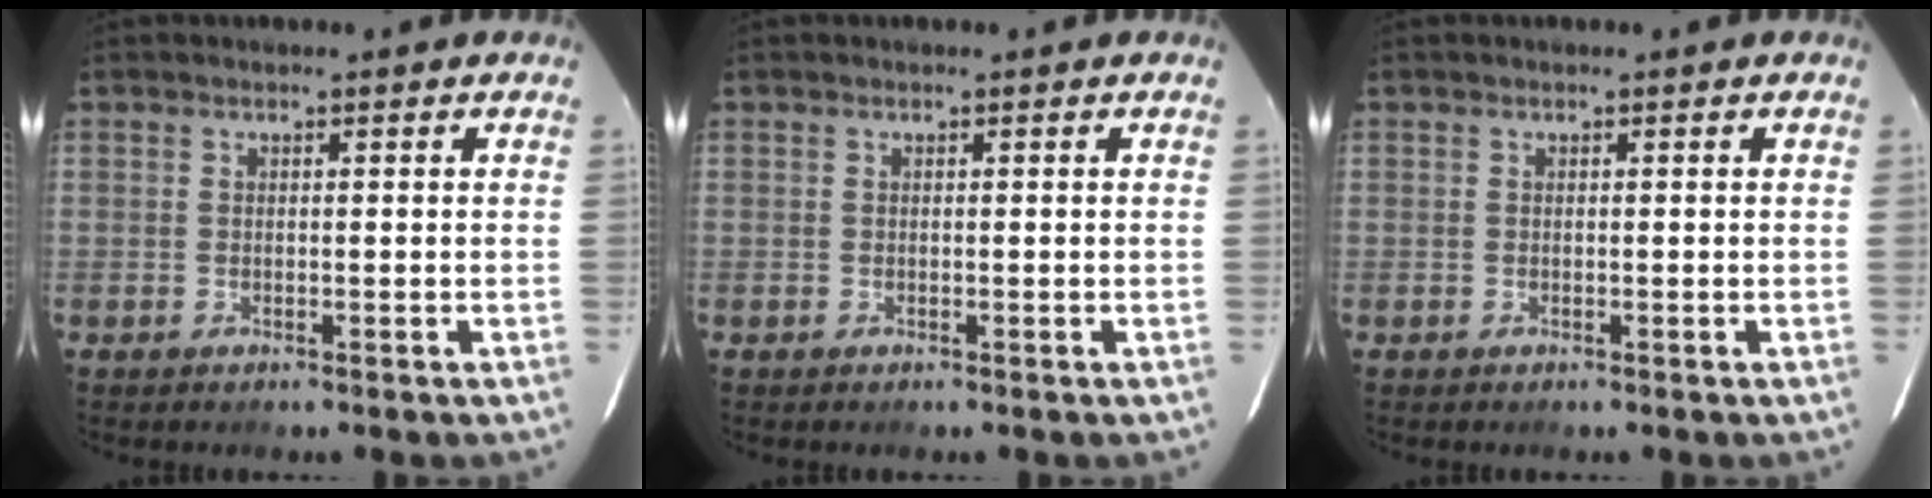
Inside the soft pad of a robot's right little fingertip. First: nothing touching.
{"total": 0.0}
{"total": 0.0}